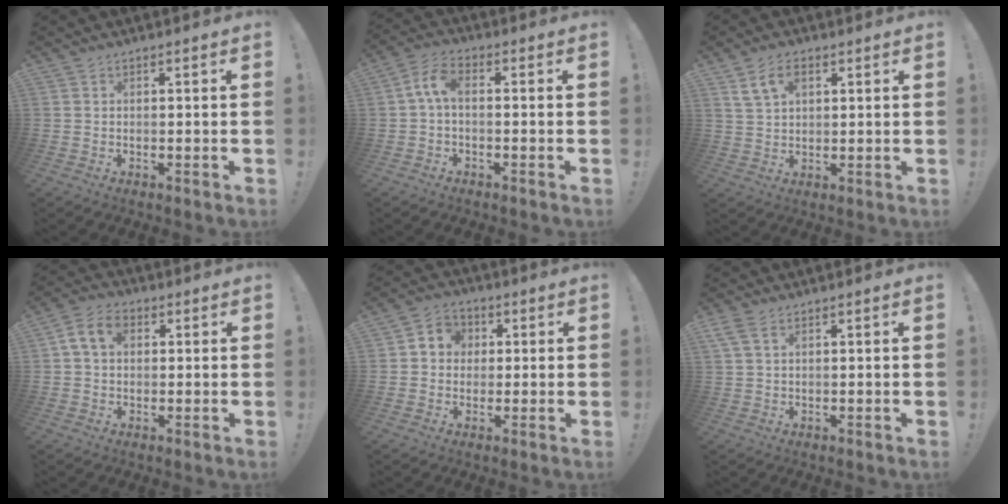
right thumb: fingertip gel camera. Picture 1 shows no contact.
{"total": 6.0, "force": [0.0, 2.7, 5.3], "torque": [-0.115, 0.004, 0.002]}
{"total": 7.4, "force": [3.4, 4.3, 4.9], "torque": [-0.091, 0.000, 0.068]}
{"total": 7.5, "force": [1.8, 5.2, 5.0], "torque": [-0.095, 0.011, 0.035]}
{"total": 6.1, "force": [0.4, 5.8, 2.0], "torque": [-0.035, 0.013, 0.010]}
{"total": 3.9, "force": [2.0, 1.8, 2.7], "torque": [-0.058, 0.000, 0.042]}